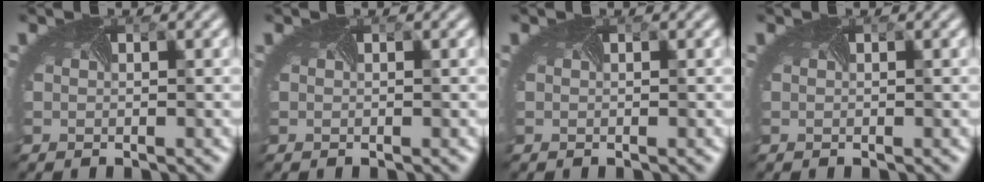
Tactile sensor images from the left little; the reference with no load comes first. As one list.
[{"total": 0.0}, {"total": 0.0}, {"total": 0.0}]